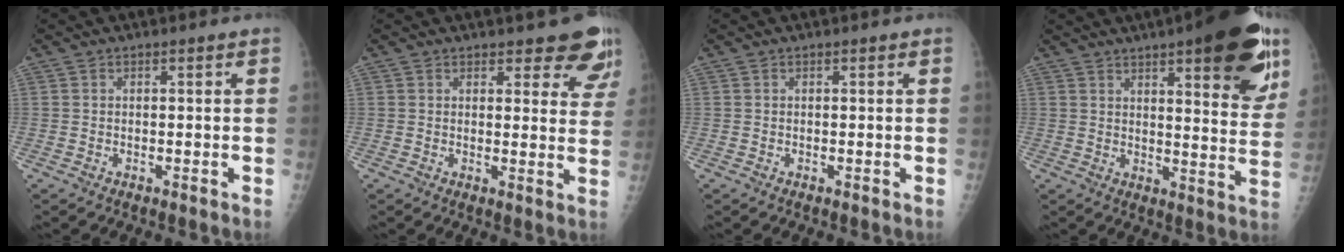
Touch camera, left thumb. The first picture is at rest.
{"total": 8.6, "force": [7.1, 3.1, 3.7], "torque": [-0.002, -0.040, 0.065]}
{"total": 0.0}
{"total": 20.7, "force": [11.2, 5.7, 16.4], "torque": [-0.187, -0.042, 0.148]}